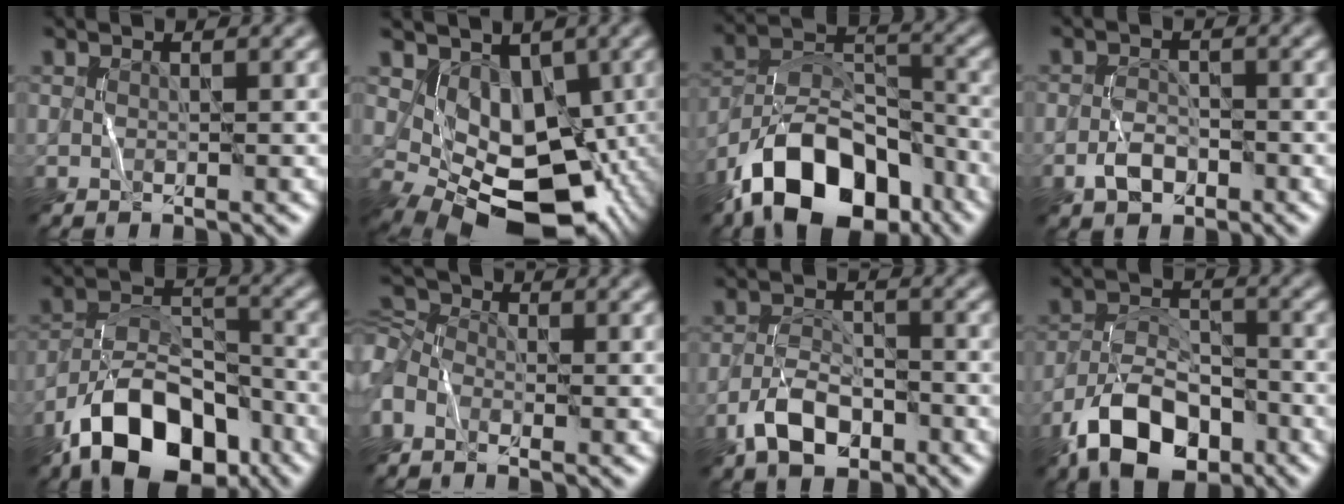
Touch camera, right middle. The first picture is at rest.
{"total": 9.5, "force": [-1.0, 6.7, 6.7], "torque": [-0.083, -0.007, -0.005]}
{"total": 12.4, "force": [-8.1, 6.6, 6.7], "torque": [-0.118, 0.016, -0.151]}
{"total": 2.2, "force": [-1.4, 1.3, 1.0], "torque": [-0.018, 0.008, -0.028]}
{"total": 11.1, "force": [-7.3, 5.8, 6.1], "torque": [-0.104, 0.015, -0.134]}
{"total": 4.8, "force": [-1.7, 3.2, 3.2], "torque": [-0.078, -0.001, -0.031]}
{"total": 4.6, "force": [-2.9, 2.4, 2.6], "torque": [-0.043, 0.006, -0.059]}
{"total": 8.4, "force": [-5.2, 4.5, 4.8], "torque": [-0.086, 0.006, -0.100]}